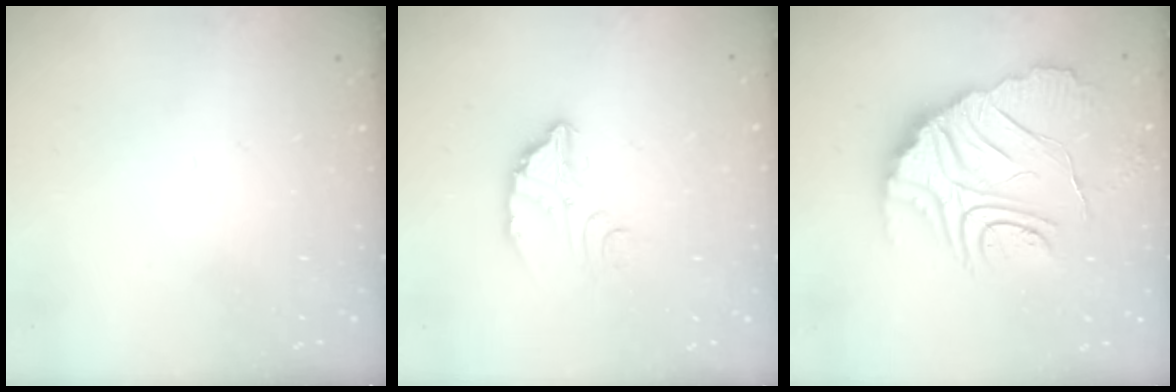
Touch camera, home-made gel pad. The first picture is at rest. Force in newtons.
{"total": 4.2, "press": 4.2, "slide": 0.2}
{"total": 18.5, "press": 18.4, "slide": 2.3}